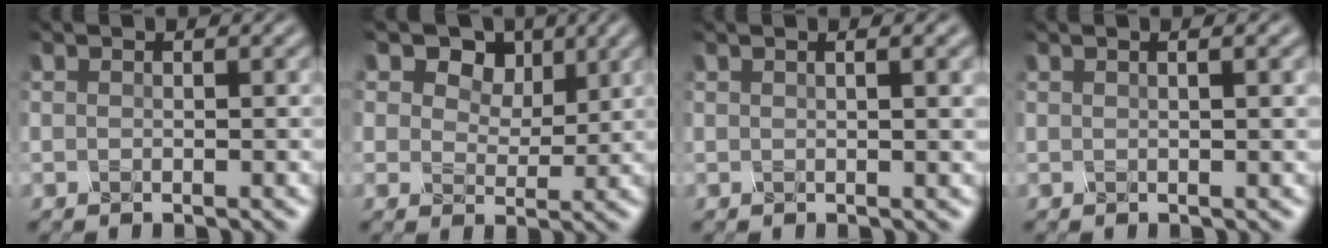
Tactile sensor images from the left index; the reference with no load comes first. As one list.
[{"total": 2.9, "force": [1.6, 2.2, 1.0], "torque": [-0.035, -0.014, 0.038]}, {"total": 6.0, "force": [2.6, 2.7, 4.7], "torque": [-0.028, 0.041, 0.017]}, {"total": 4.5, "force": [2.0, 2.0, 3.5], "torque": [-0.025, 0.035, 0.013]}]